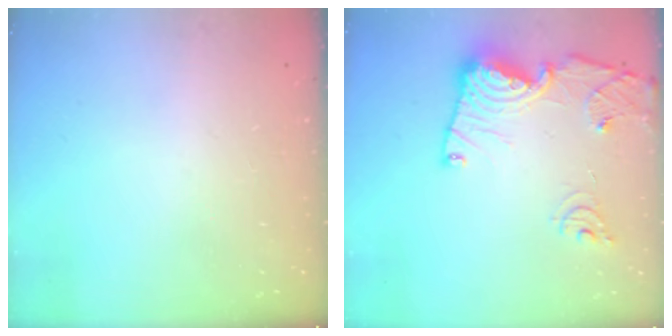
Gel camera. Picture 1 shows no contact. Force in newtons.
{"total": 16.7, "press": 16.6, "slide": 1.6}